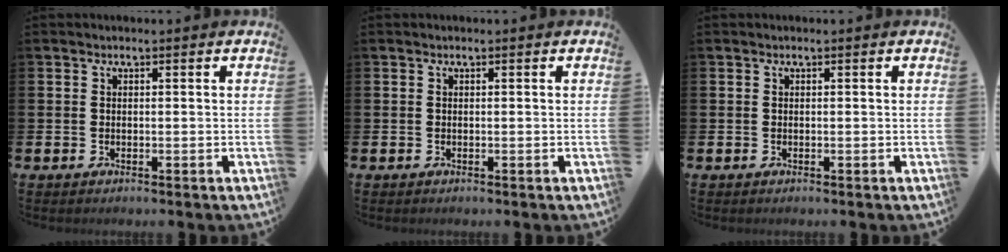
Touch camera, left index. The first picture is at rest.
{"total": 0.0}
{"total": 0.0}